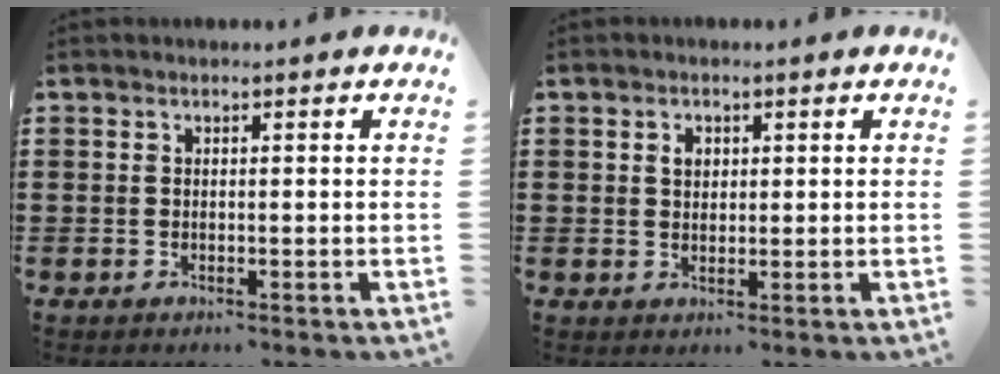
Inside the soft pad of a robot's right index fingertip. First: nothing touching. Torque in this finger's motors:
{"motor_torque": [0.86, 0.56, 0.23, 0.05]}